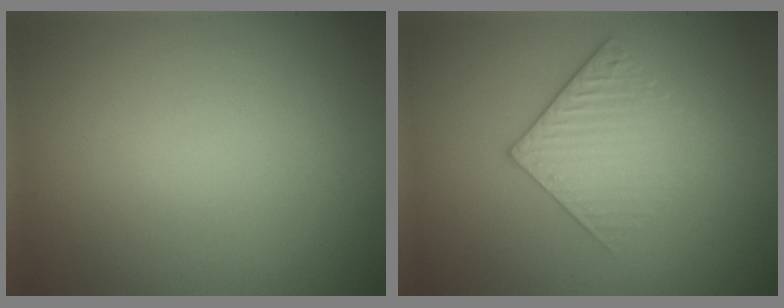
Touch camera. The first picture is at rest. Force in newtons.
{"total": 3.1, "press": 2.8, "slide": 1.4}